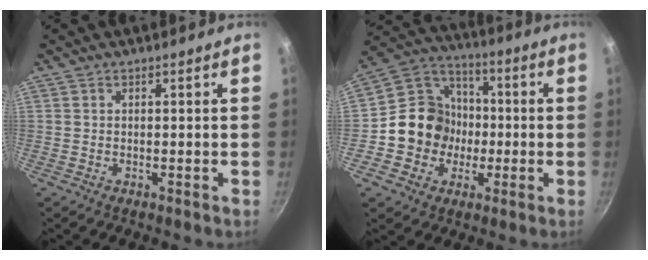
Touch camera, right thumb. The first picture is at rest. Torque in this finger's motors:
{"motor_torque": [1.18, 1.78, 0.93, -0.76, 0.06]}